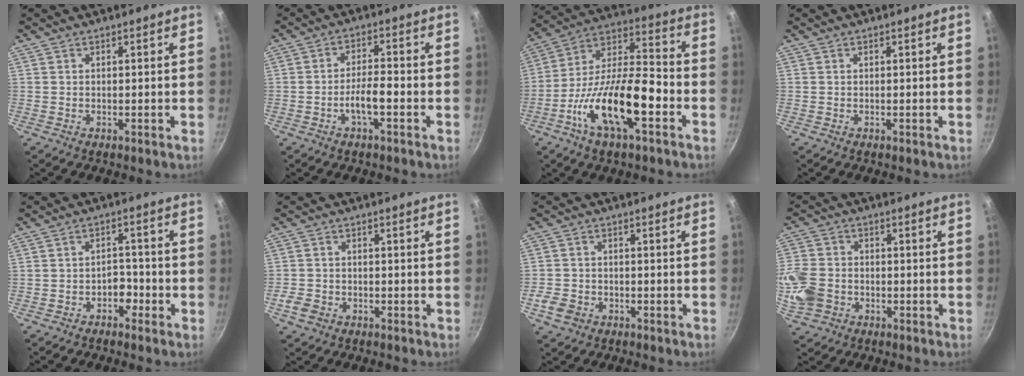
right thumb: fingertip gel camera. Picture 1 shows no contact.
{"total": 5.0, "force": [-2.2, 1.4, 4.2], "torque": [-0.076, 0.025, -0.042]}
{"total": 19.0, "force": [-7.4, 7.1, 16.0], "torque": [-0.269, 0.046, -0.142]}
{"total": 0.0}
{"total": 3.3, "force": [-1.9, 2.1, 1.5], "torque": [0.002, 0.026, -0.030]}
{"total": 3.7, "force": [-1.8, 2.8, 1.6], "torque": [-0.033, 0.015, -0.033]}
{"total": 4.5, "force": [-2.1, 3.4, 2.0], "torque": [-0.041, 0.020, -0.040]}
{"total": 12.3, "force": [-3.3, 10.0, 6.3], "torque": [-0.153, 0.031, -0.073]}